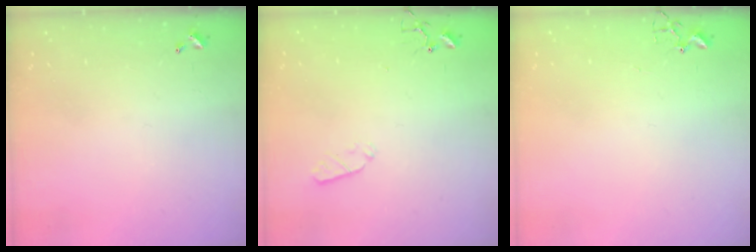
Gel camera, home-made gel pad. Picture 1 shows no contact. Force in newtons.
{"total": 3.6, "press": 3.6, "slide": 0.5}
{"total": 1.7, "press": 1.6, "slide": 0.2}